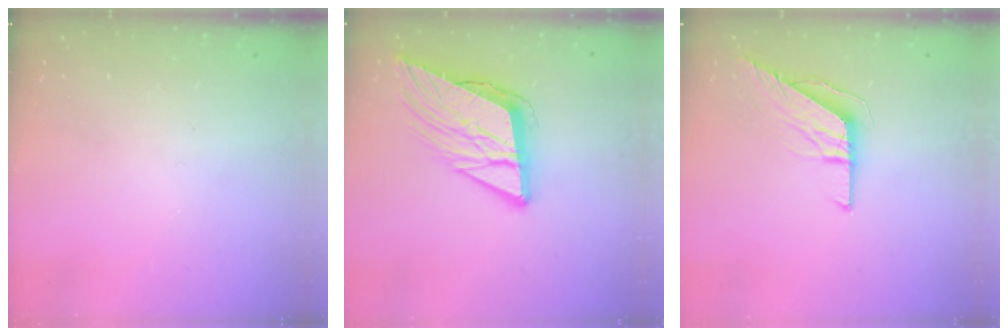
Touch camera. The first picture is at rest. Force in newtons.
{"total": 13.5, "press": 12.9, "slide": 3.8}
{"total": 9.4, "press": 9.4, "slide": 0.9}